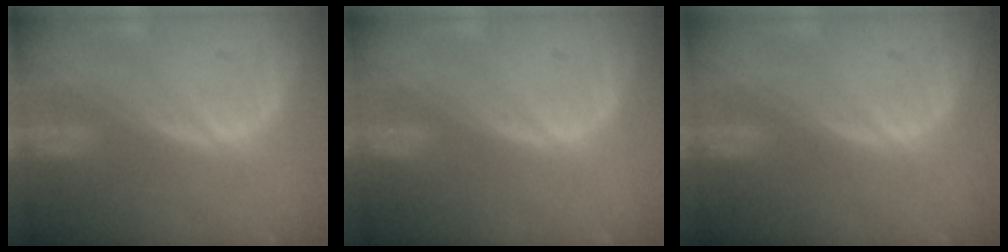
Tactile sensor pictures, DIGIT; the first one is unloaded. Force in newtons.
{"total": 0.0}
{"total": 0.0}